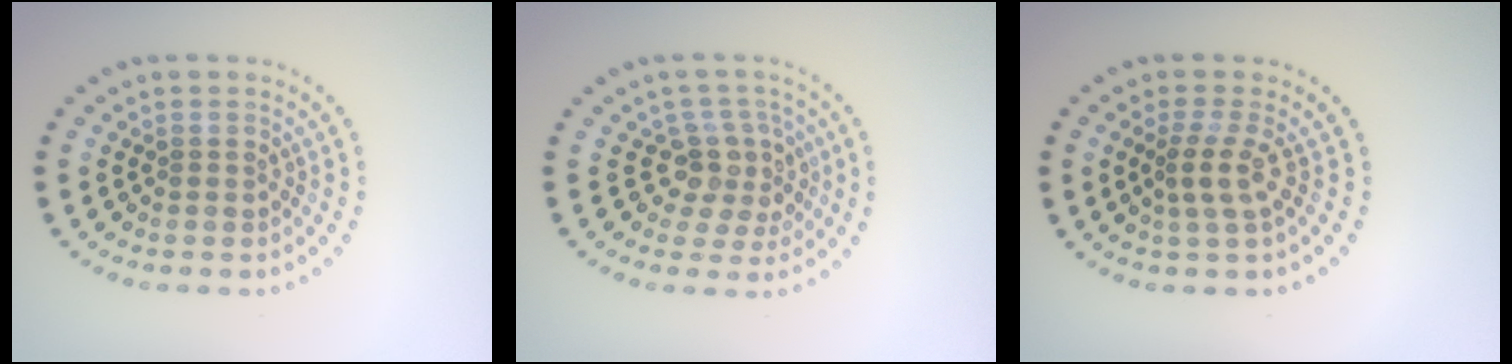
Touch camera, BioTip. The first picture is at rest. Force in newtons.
{"total": 3.7, "press": 2.8, "slide": 2.4}
{"total": 2.4, "press": 1.8, "slide": 1.7}